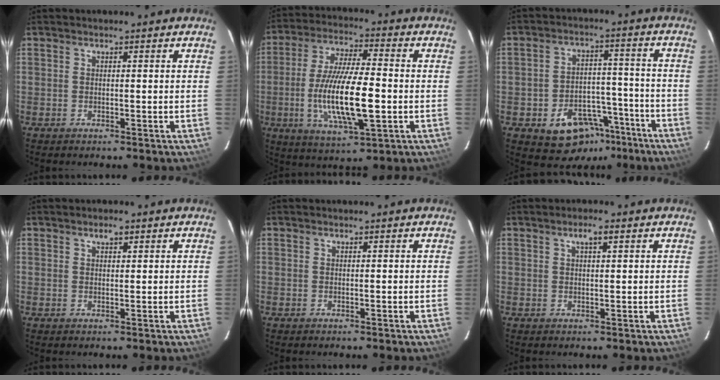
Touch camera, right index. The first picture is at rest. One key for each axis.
{"total": 15.8, "fx": -2.9, "fy": 3.8, "fz": 15.0, "tx": -0.294, "ty": -0.010, "tz": -0.050}
{"total": 12.6, "fx": -7.5, "fy": 8.6, "fz": 5.2, "tx": -0.102, "ty": 0.040, "tz": -0.081}
{"total": 1.7, "fx": 1.0, "fy": 0.8, "fz": 1.1, "tx": -0.017, "ty": 0.007, "tz": 0.018}
{"total": 0.0}
{"total": 2.3, "fx": 1.2, "fy": 0.5, "fz": 1.9, "tx": -0.035, "ty": 0.008, "tz": 0.021}